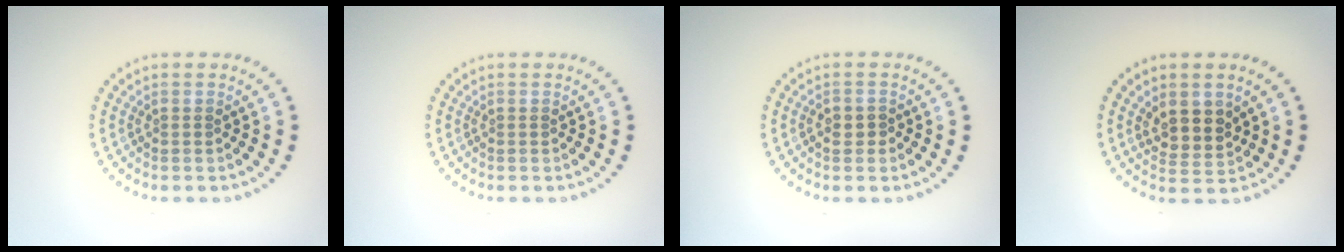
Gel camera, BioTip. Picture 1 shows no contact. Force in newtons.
{"total": 0.0}
{"total": 0.9, "press": 0.9, "slide": 0.2}
{"total": 3.0, "press": 2.7, "slide": 1.3}